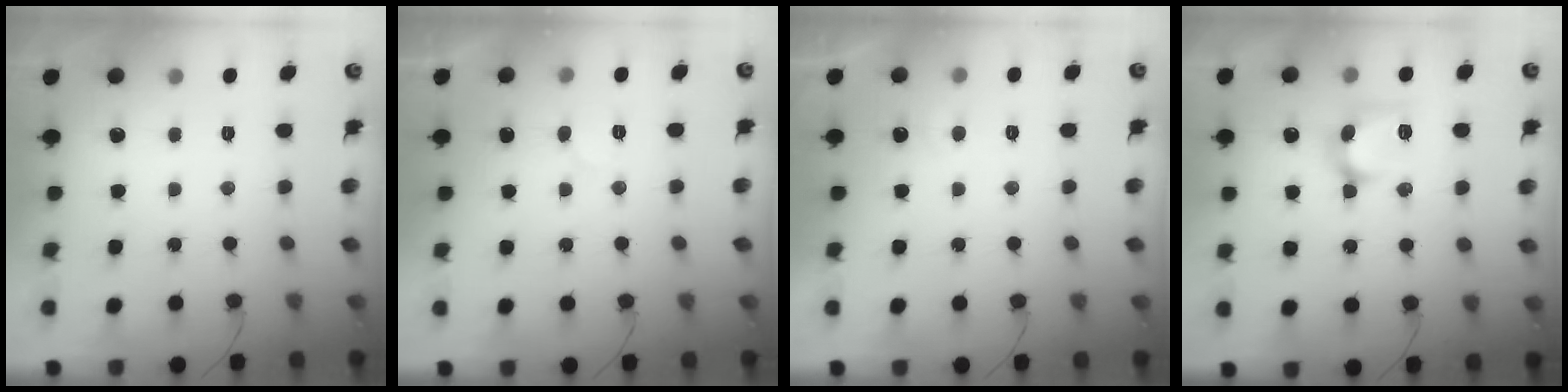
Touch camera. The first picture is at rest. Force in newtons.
{"total": 5.7, "press": 5.6, "slide": 0.5}
{"total": 4.8, "press": 4.7, "slide": 0.4}
{"total": 11.1, "press": 11.1, "slide": 0.6}